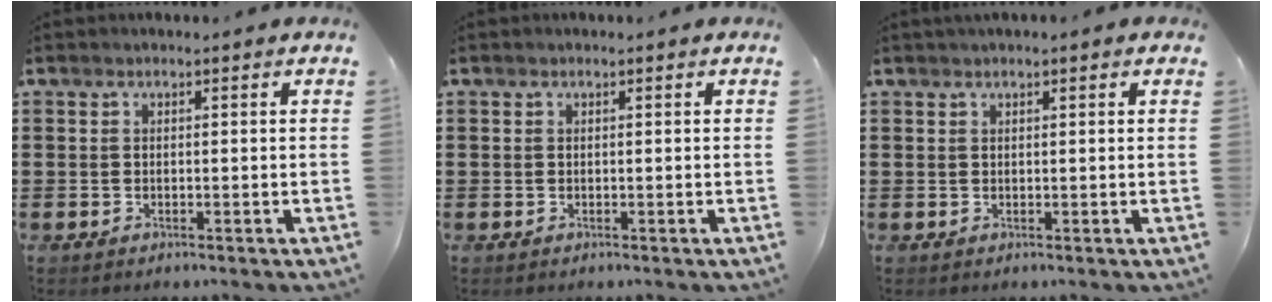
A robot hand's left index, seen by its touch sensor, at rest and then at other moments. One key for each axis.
{"total": 0.0}
{"total": 1.0, "fx": 0.7, "fy": 0.1, "fz": 0.7, "tx": -0.015, "ty": 0.001, "tz": 0.013}